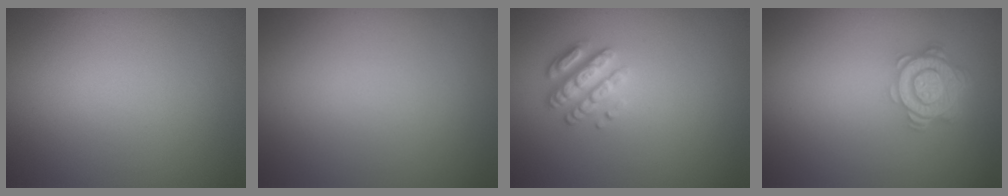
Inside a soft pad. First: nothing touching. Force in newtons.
{"total": 0.0}
{"total": 3.3, "press": 2.6, "slide": 2.1}
{"total": 4.6, "press": 3.6, "slide": 2.9}